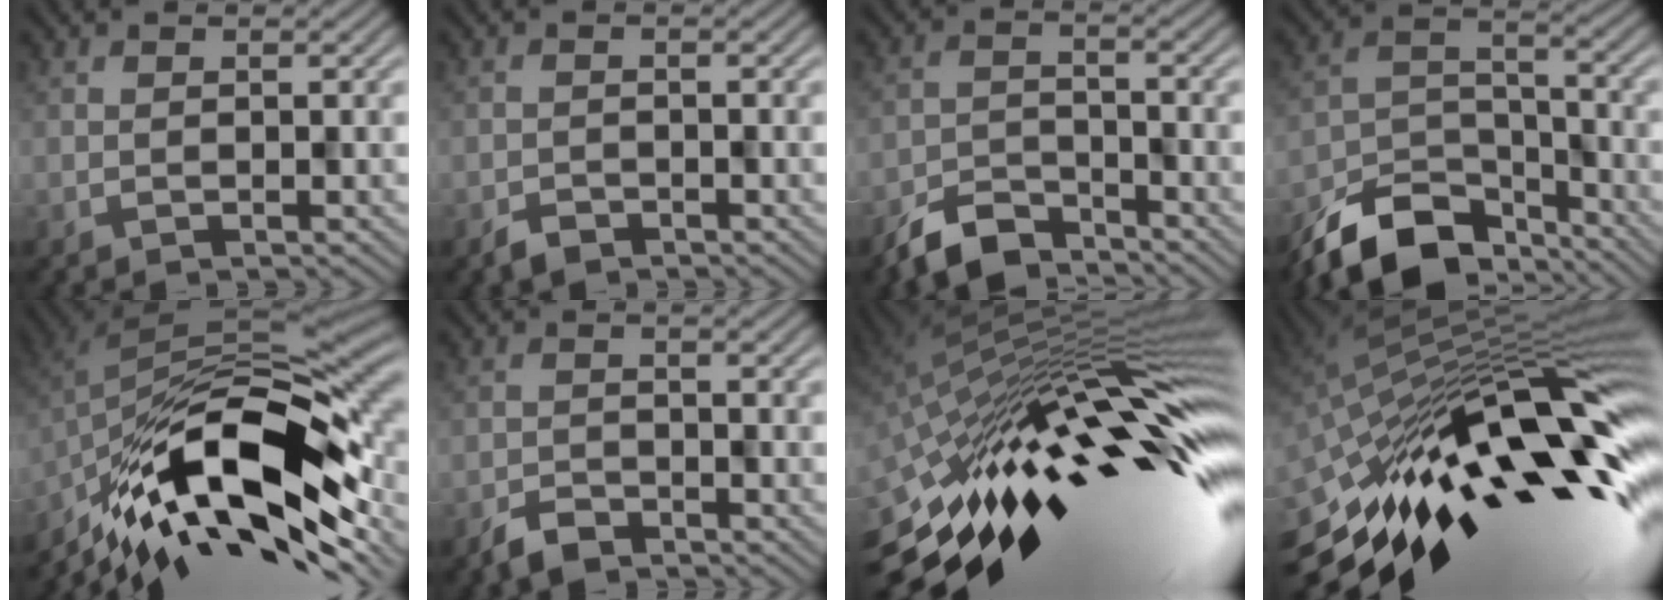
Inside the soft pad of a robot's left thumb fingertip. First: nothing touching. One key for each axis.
{"total": 1.6, "fx": -1.3, "fy": 0.8, "fz": 0.6, "tx": -0.012, "ty": -0.002, "tz": -0.028}
{"total": 5.9, "fx": -5.1, "fy": 2.1, "fz": 2.1, "tx": -0.043, "ty": -0.010, "tz": -0.104}
{"total": 11.8, "fx": -9.0, "fy": 5.1, "fz": 5.7, "tx": -0.114, "ty": -0.011, "tz": -0.167}
{"total": 16.8, "fx": -7.3, "fy": 7.1, "fz": 13.4, "tx": -0.254, "ty": -0.008, "tz": -0.133}
{"total": 2.8, "fx": -2.3, "fy": 1.1, "fz": 1.1, "tx": -0.024, "ty": -0.003, "tz": -0.049}
{"total": 18.7, "fx": -3.3, "fy": 5.0, "fz": 17.7, "tx": -0.300, "ty": 0.002, "tz": -0.089}
{"total": 18.3, "fx": -5.0, "fy": 5.9, "fz": 16.6, "tx": -0.289, "ty": -0.008, "tz": -0.106}